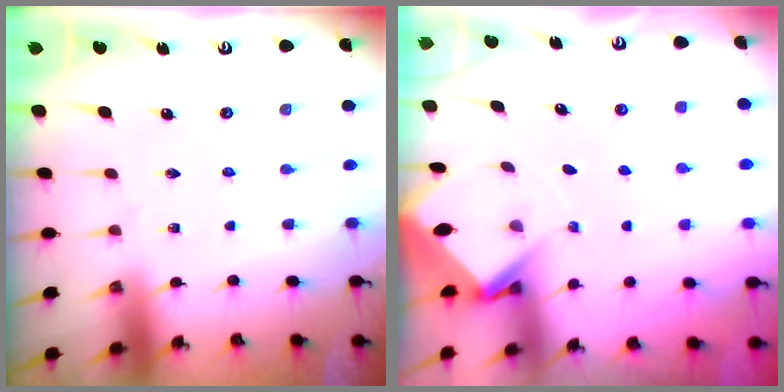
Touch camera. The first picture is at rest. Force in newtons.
{"total": 2.9, "press": 2.9, "slide": 0.2}